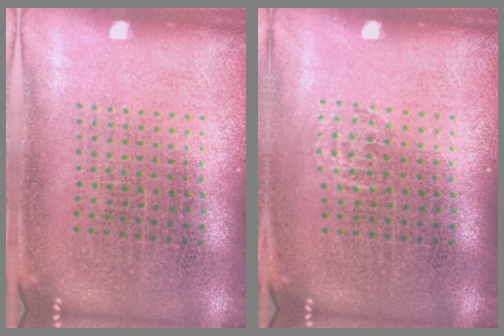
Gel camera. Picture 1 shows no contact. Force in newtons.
{"total": 0.6, "press": 0.5, "slide": 0.3}